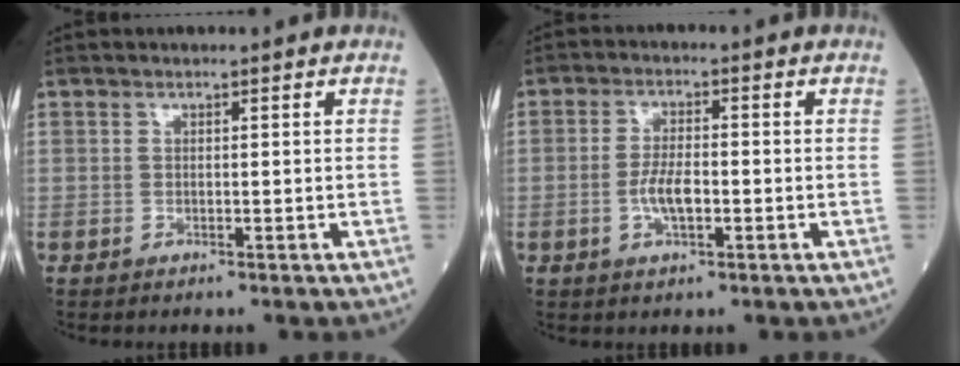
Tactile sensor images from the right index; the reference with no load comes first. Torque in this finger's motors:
{"motor_torque": [0.13, -0.12, 0.09, 0.02]}